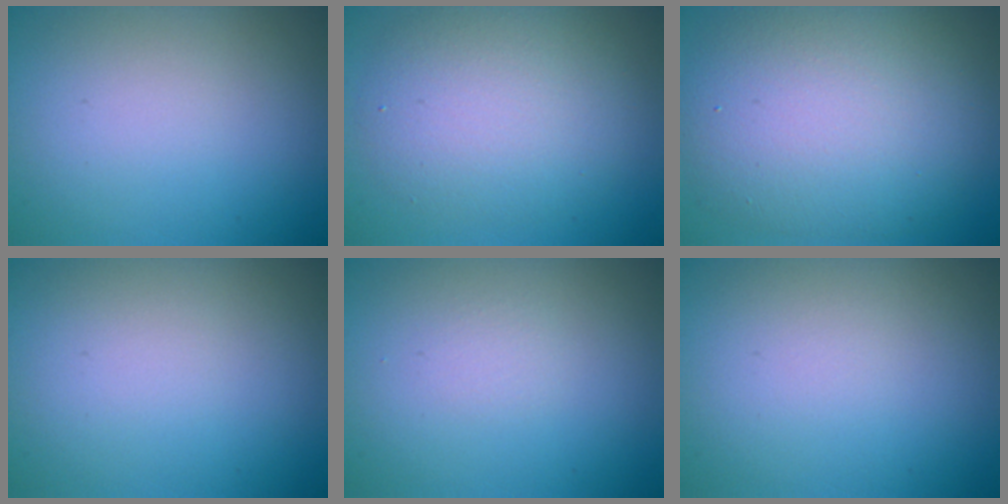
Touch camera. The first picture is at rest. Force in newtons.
{"total": 5.5, "press": 5.5, "slide": 0.2}
{"total": 10.2, "press": 10.2, "slide": 0.5}
{"total": 0.0}
{"total": 0.0}
{"total": 0.0}